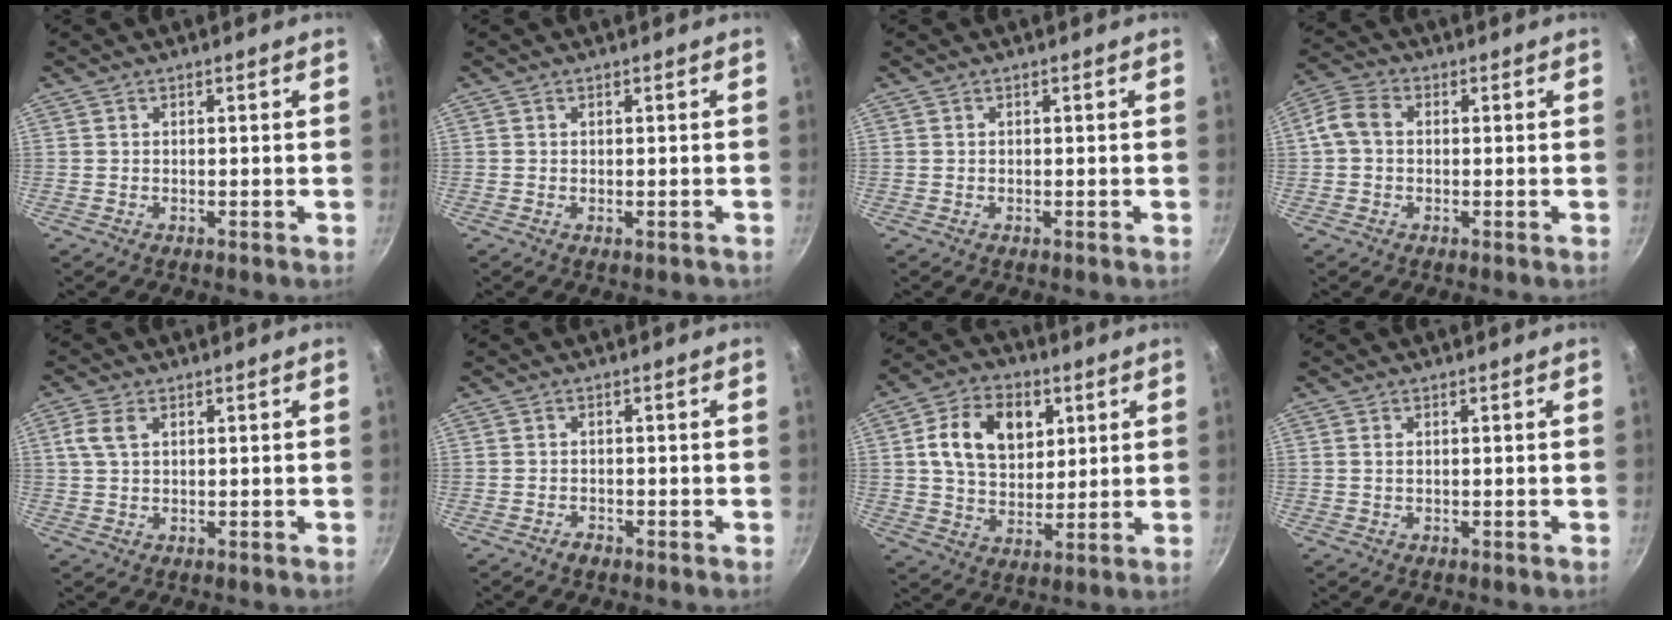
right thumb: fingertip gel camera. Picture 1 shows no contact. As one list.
[{"total": 0.7, "force": [-0.3, 0.2, 0.6], "torque": [-0.009, 0.005, 0.001]}, {"total": 0.0}, {"total": 5.5, "force": [0.3, 4.1, 3.7], "torque": [-0.077, 0.019, 0.000]}, {"total": 3.8, "force": [1.4, 2.2, 2.8], "torque": [-0.070, 0.009, 0.030]}, {"total": 1.2, "force": [-0.9, 0.5, 0.5], "torque": [-0.007, 0.005, -0.017]}, {"total": 14.0, "force": [4.1, 9.7, 9.2], "torque": [-0.125, -0.003, 0.072]}, {"total": 0.6, "force": [0.1, 0.4, 0.5], "torque": [-0.011, 0.000, 0.001]}]